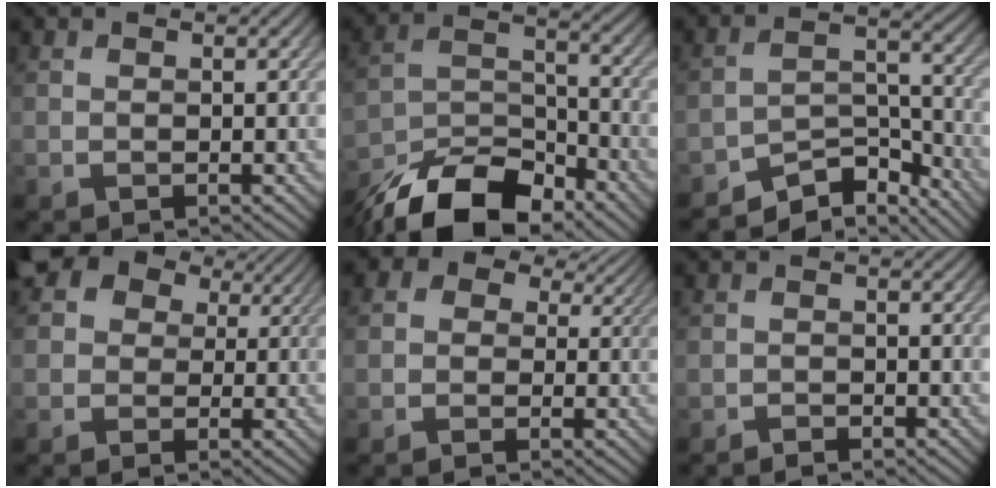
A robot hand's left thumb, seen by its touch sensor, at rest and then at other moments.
{"total": 12.8, "force": [-10.1, 5.0, 6.1], "torque": [-0.118, -0.010, -0.186]}
{"total": 8.2, "force": [-7.1, 2.3, 3.4], "torque": [-0.046, 0.005, -0.131]}
{"total": 8.0, "force": [3.5, 6.1, 3.8], "torque": [-0.089, 0.030, 0.028]}
{"total": 6.3, "force": [2.0, 5.0, 3.3], "torque": [-0.049, 0.015, -0.001]}
{"total": 1.1, "force": [-1.0, 0.1, 0.4], "torque": [-0.006, 0.000, -0.020]}